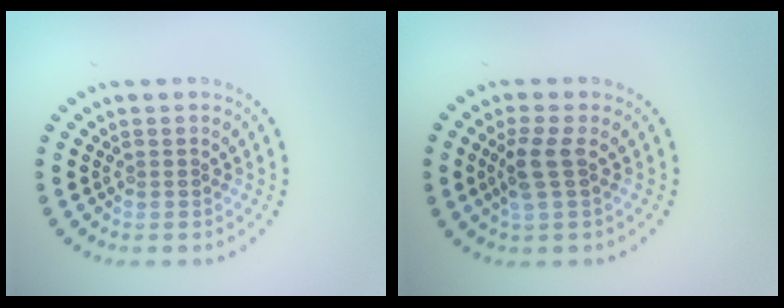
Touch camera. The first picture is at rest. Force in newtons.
{"total": 2.4, "press": 2.0, "slide": 1.2}